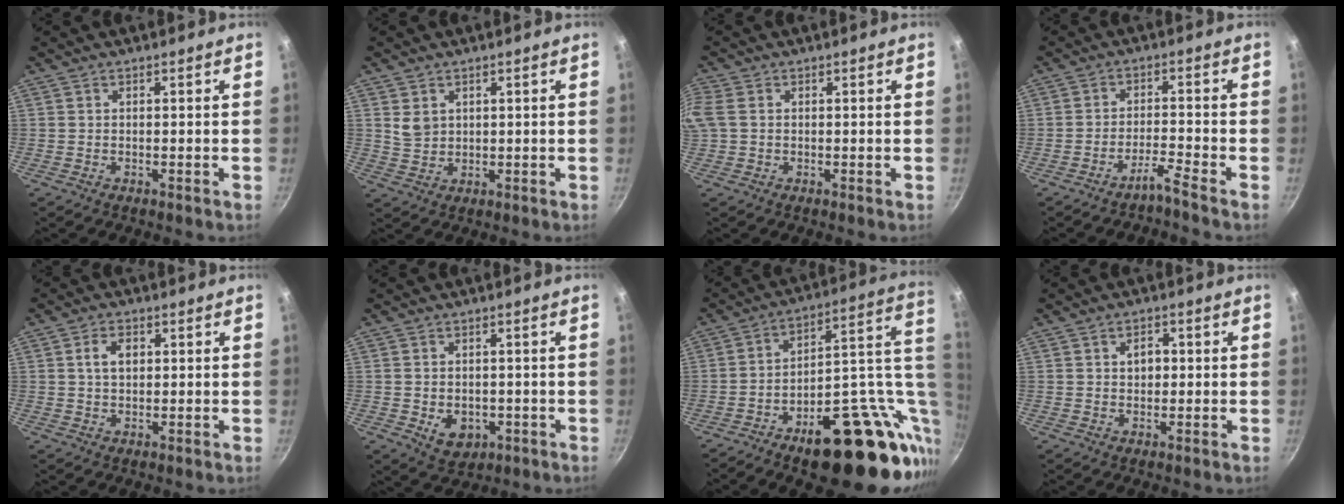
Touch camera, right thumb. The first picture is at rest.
{"total": 3.8, "force": [1.4, 3.0, 1.9], "torque": [-0.023, -0.004, 0.033]}
{"total": 3.7, "force": [0.5, 2.8, 2.4], "torque": [-0.057, 0.005, 0.007]}
{"total": 3.4, "force": [-2.9, -0.8, 1.6], "torque": [-0.047, 0.028, -0.053]}
{"total": 4.4, "force": [1.0, 2.9, 3.1], "torque": [-0.038, 0.003, 0.016]}
{"total": 5.8, "force": [-1.4, 4.4, 3.6], "torque": [-0.036, -0.001, -0.009]}
{"total": 28.1, "force": [-6.3, 13.3, 23.9], "torque": [-0.272, 0.029, -0.078]}
{"total": 3.4, "force": [0.5, 2.4, 2.3], "torque": [-0.020, 0.006, 0.007]}